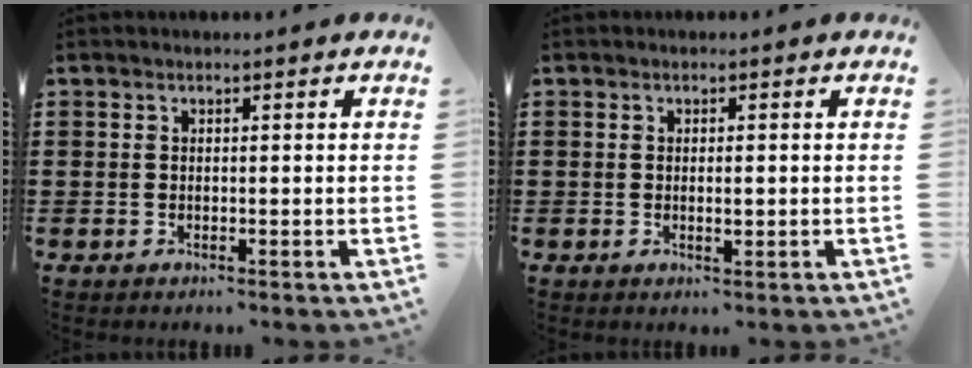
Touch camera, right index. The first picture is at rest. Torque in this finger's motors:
{"motor_torque": [-0.13, 0.56, 0.01, 0.04]}